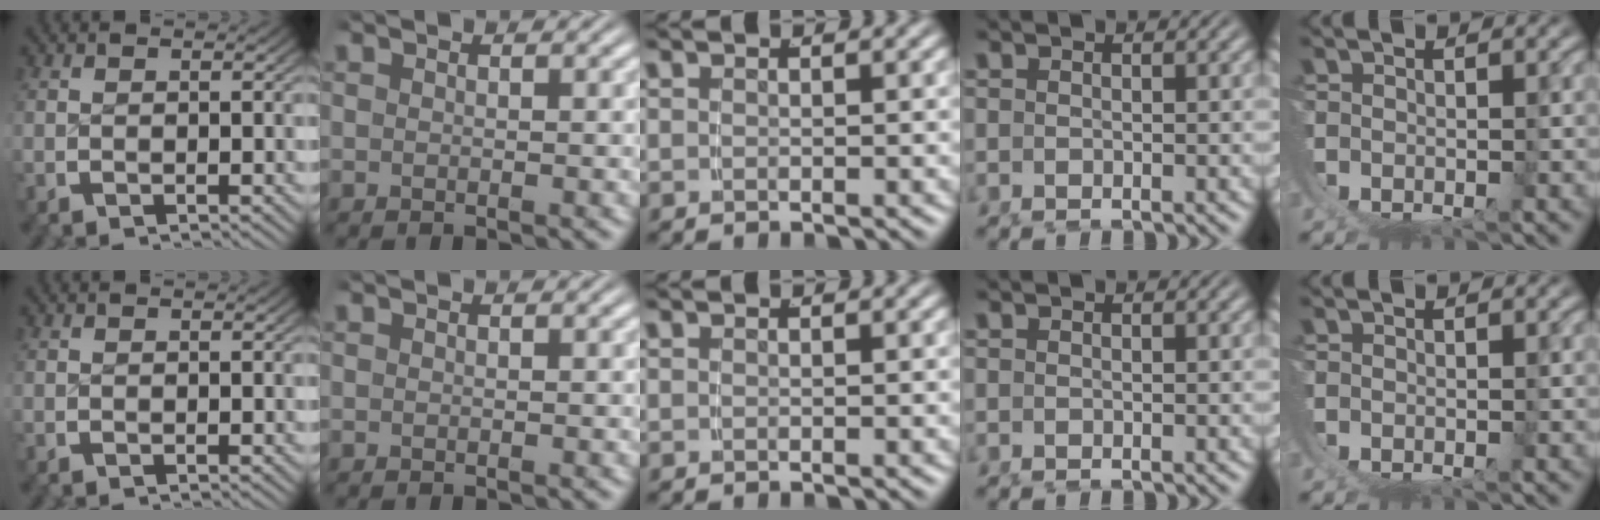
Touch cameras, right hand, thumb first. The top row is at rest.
{}